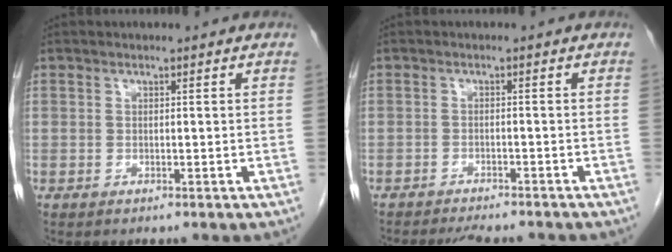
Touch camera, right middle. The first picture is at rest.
{"total": 7.1, "force": [-6.5, 1.2, 2.6], "torque": [-0.035, -0.012, -0.091]}